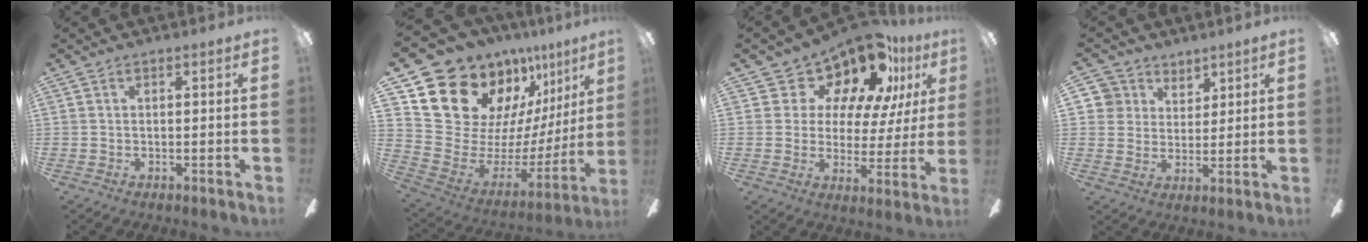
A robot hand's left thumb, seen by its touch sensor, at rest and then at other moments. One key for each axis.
{"total": 19.7, "fx": 15.2, "fy": 10.7, "fz": 6.6, "tx": -0.125, "ty": -0.120, "tz": 0.301}
{"total": 15.4, "fx": 12.2, "fy": 7.0, "fz": 6.3, "tx": -0.118, "ty": -0.090, "tz": 0.210}
{"total": 7.0, "fx": 4.9, "fy": 4.9, "fz": -0.1, "tx": -0.017, "ty": -0.024, "tz": 0.095}